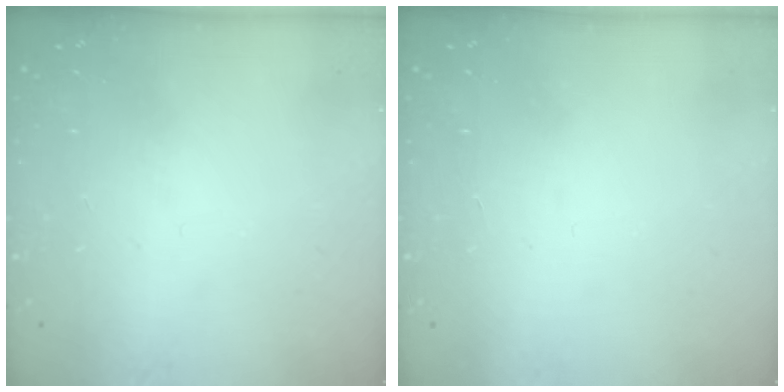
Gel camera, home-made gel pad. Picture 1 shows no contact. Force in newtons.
{"total": 1.7, "press": 1.7, "slide": 0.1}